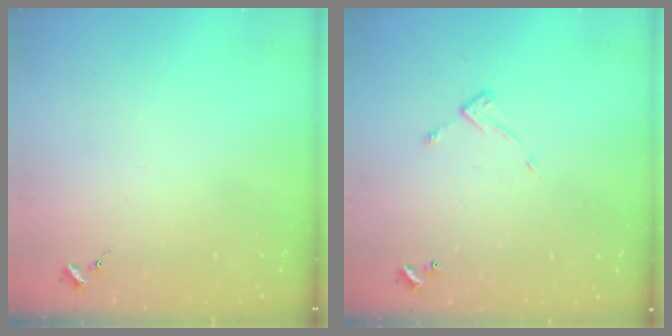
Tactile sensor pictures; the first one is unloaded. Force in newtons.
{"total": 5.5, "press": 5.5, "slide": 0.2}